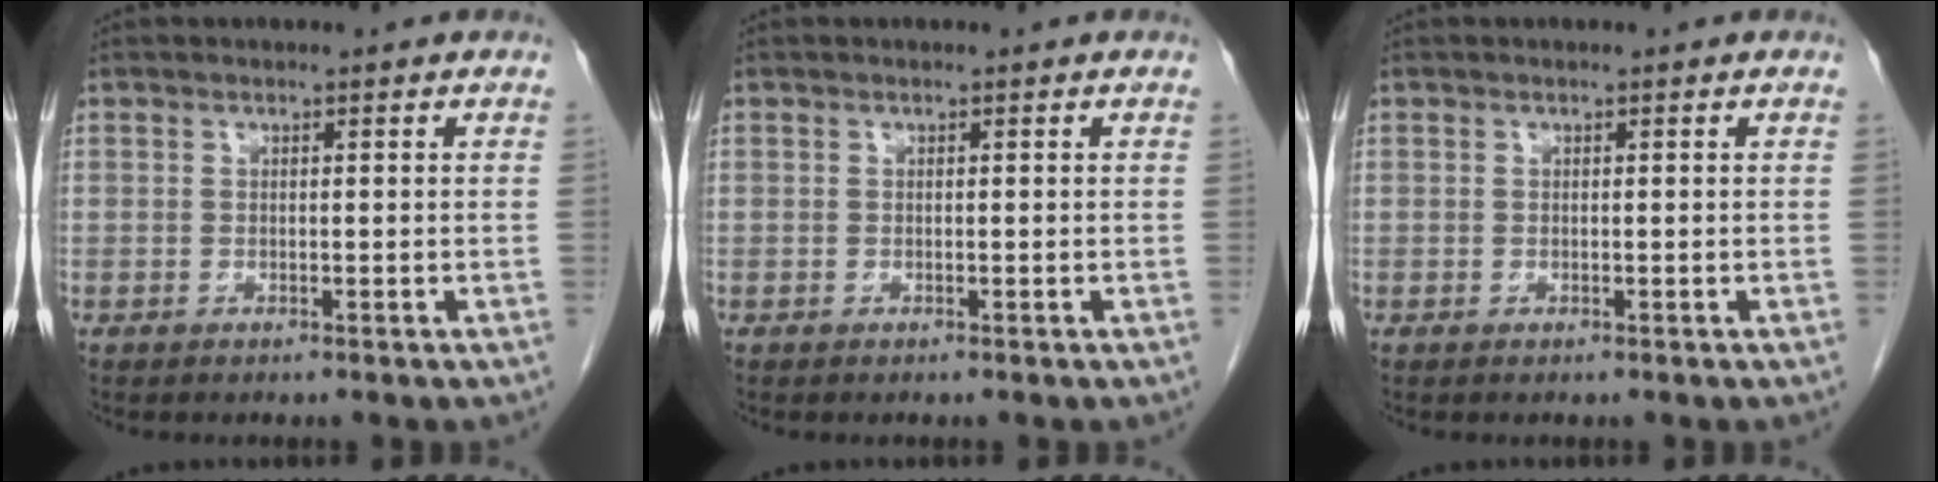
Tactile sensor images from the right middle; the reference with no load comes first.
{"total": 0.0}
{"total": 0.0}